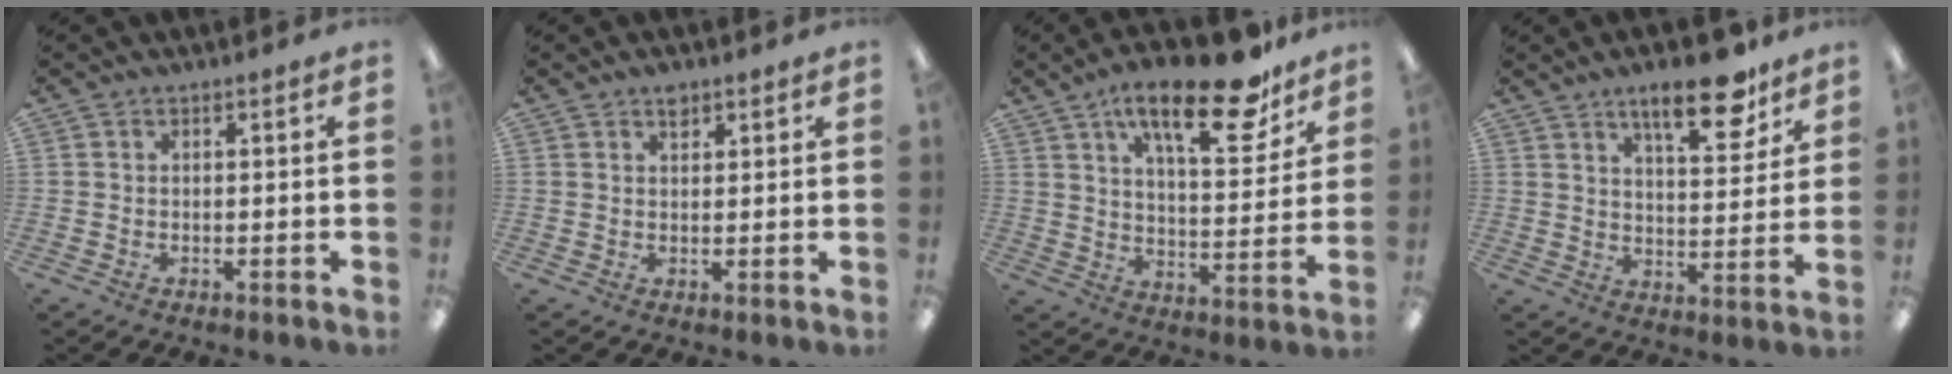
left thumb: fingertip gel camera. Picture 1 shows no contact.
{"total": 2.3, "force": [1.6, 1.2, 1.0], "torque": [-0.006, -0.006, 0.026]}
{"total": 20.5, "force": [13.3, 7.0, 14.0], "torque": [-0.207, -0.074, 0.212]}
{"total": 14.2, "force": [9.6, 5.1, 9.1], "torque": [-0.117, -0.050, 0.154]}